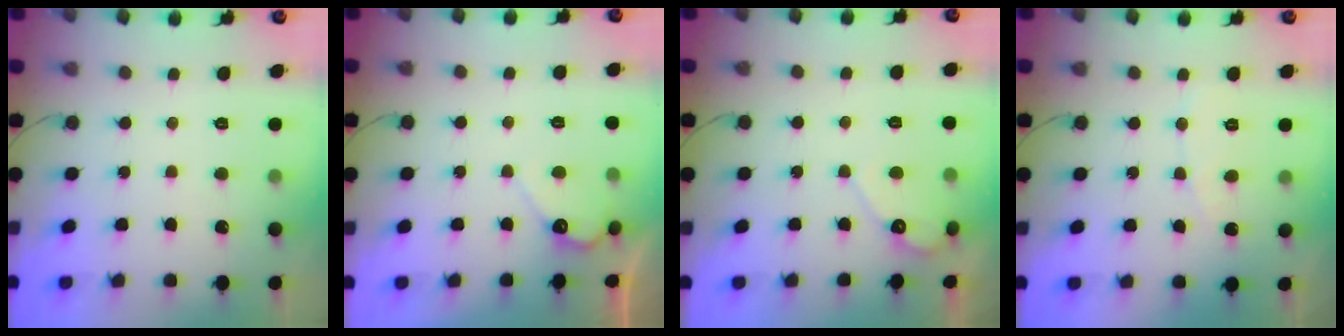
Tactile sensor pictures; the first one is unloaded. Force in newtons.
{"total": 4.9, "press": 4.9, "slide": 0.3}
{"total": 4.3, "press": 4.3, "slide": 0.3}
{"total": 3.7, "press": 3.7, "slide": 0.3}